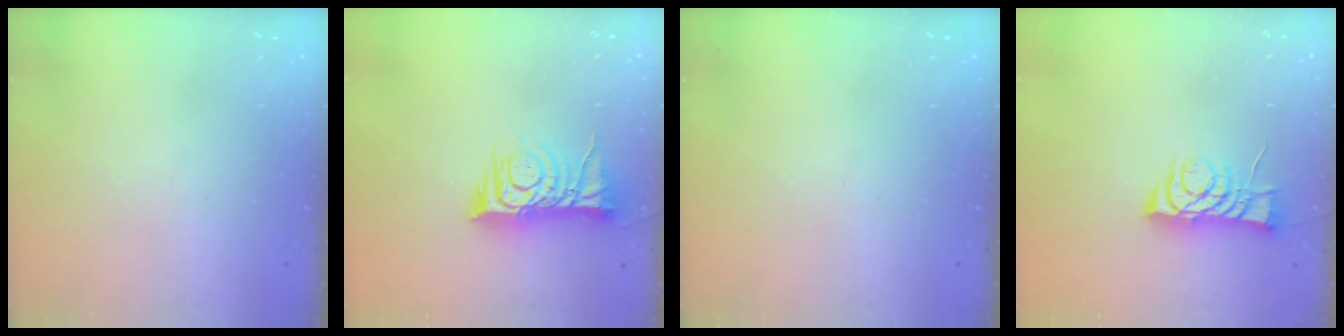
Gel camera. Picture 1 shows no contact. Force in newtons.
{"total": 10.8, "press": 10.8, "slide": 0.7}
{"total": 0.0}
{"total": 7.8, "press": 7.7, "slide": 0.6}